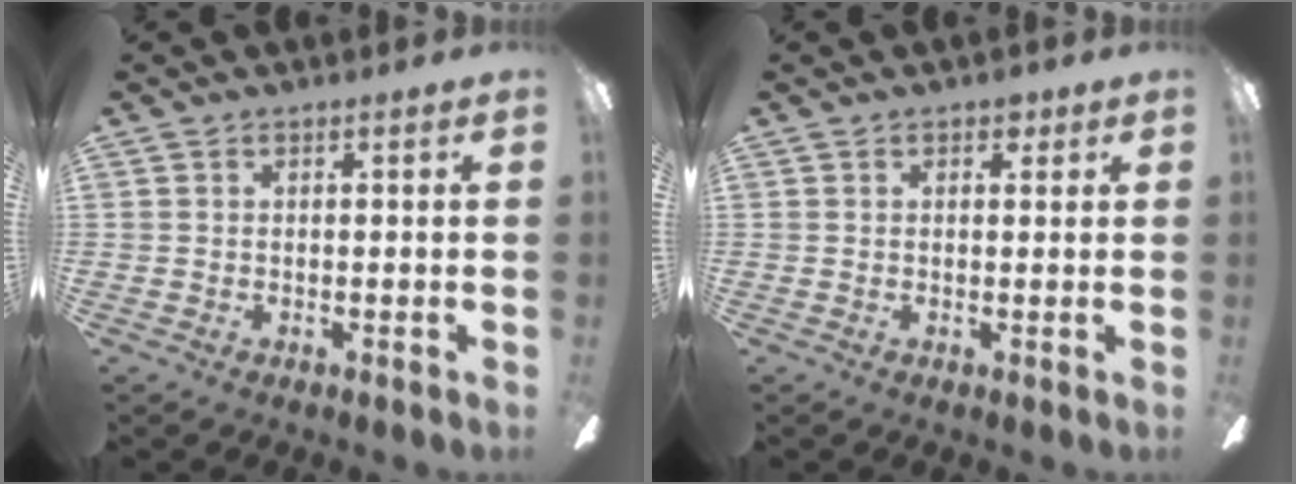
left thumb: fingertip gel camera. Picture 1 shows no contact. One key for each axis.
{"total": 1.9, "fx": 1.1, "fy": 1.2, "fz": 0.9, "tx": -0.003, "ty": -0.003, "tz": 0.017}